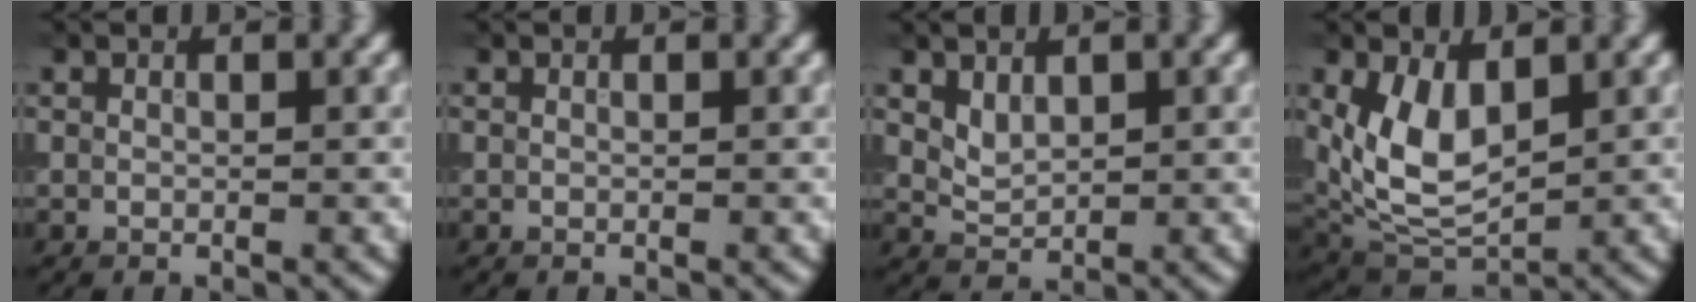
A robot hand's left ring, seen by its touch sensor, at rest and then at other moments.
{"total": 0.0}
{"total": 1.8, "force": [0.8, 1.2, 1.1], "torque": [-0.022, -0.003, 0.022]}
{"total": 6.4, "force": [1.4, 3.6, 5.1], "torque": [-0.116, -0.009, 0.033]}